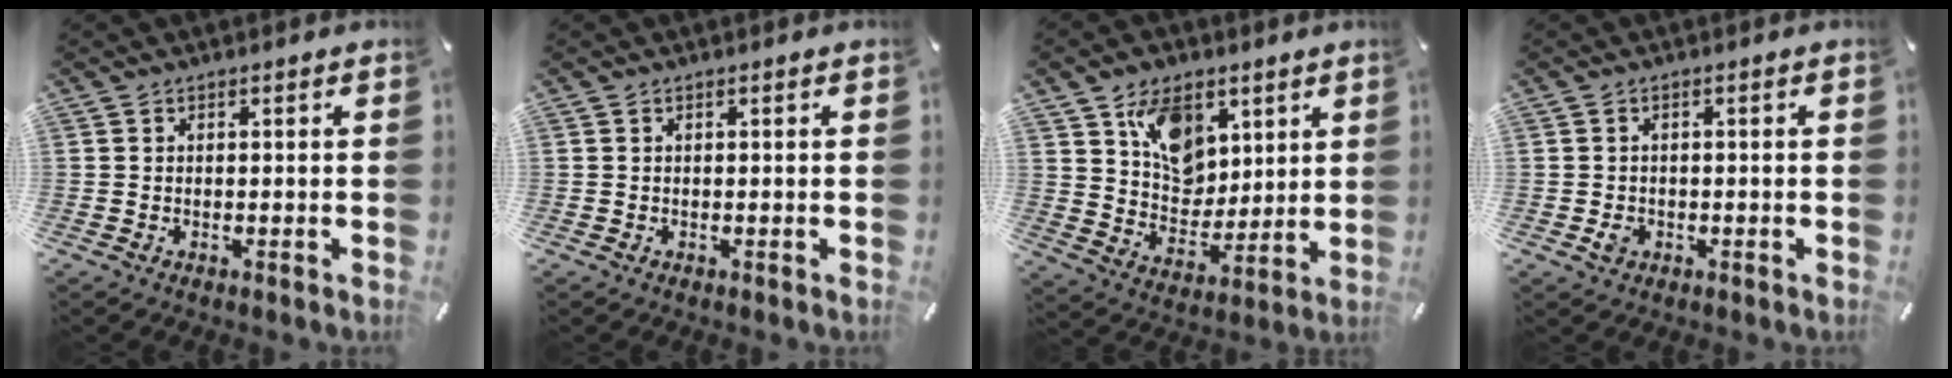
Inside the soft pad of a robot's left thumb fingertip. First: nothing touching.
{"total": 0.0}
{"total": 13.4, "force": [7.2, 9.9, 5.4], "torque": [-0.086, -0.040, 0.141]}
{"total": 2.1, "force": [-0.5, 1.7, 1.2], "torque": [-0.022, 0.003, -0.009]}